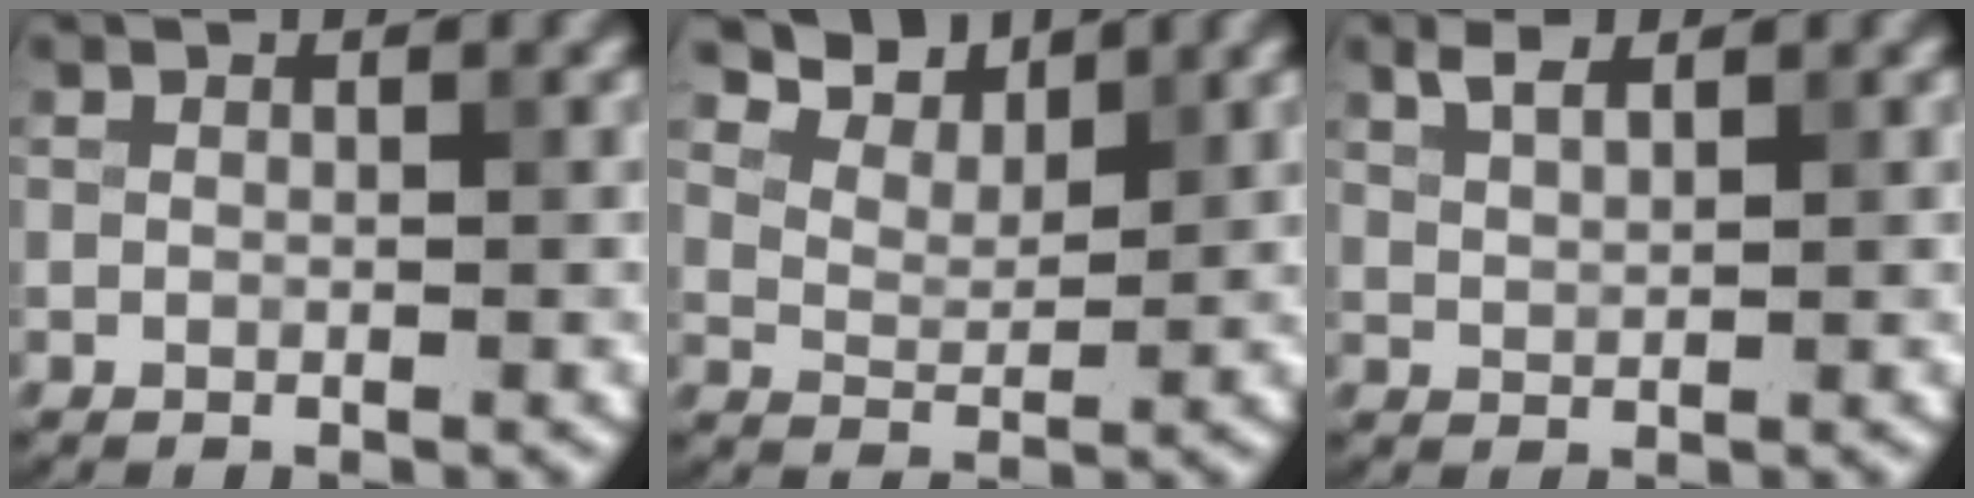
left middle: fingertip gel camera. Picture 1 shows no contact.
{"total": 4.8, "force": [4.2, 1.7, 1.5], "torque": [-0.038, 0.005, 0.067]}
{"total": 1.8, "force": [1.4, 0.6, 1.0], "torque": [-0.022, 0.002, 0.029]}